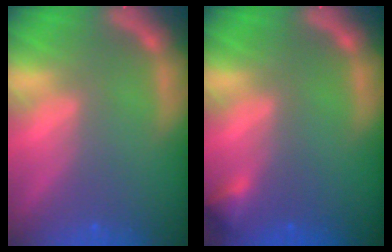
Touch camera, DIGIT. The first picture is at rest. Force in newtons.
{"total": 1.4}